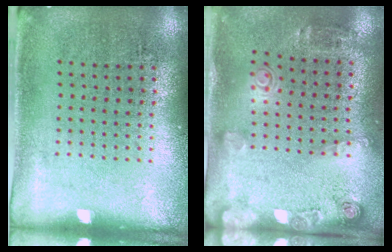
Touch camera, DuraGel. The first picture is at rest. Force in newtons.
{"total": 2.0, "press": 1.2, "slide": 1.5}